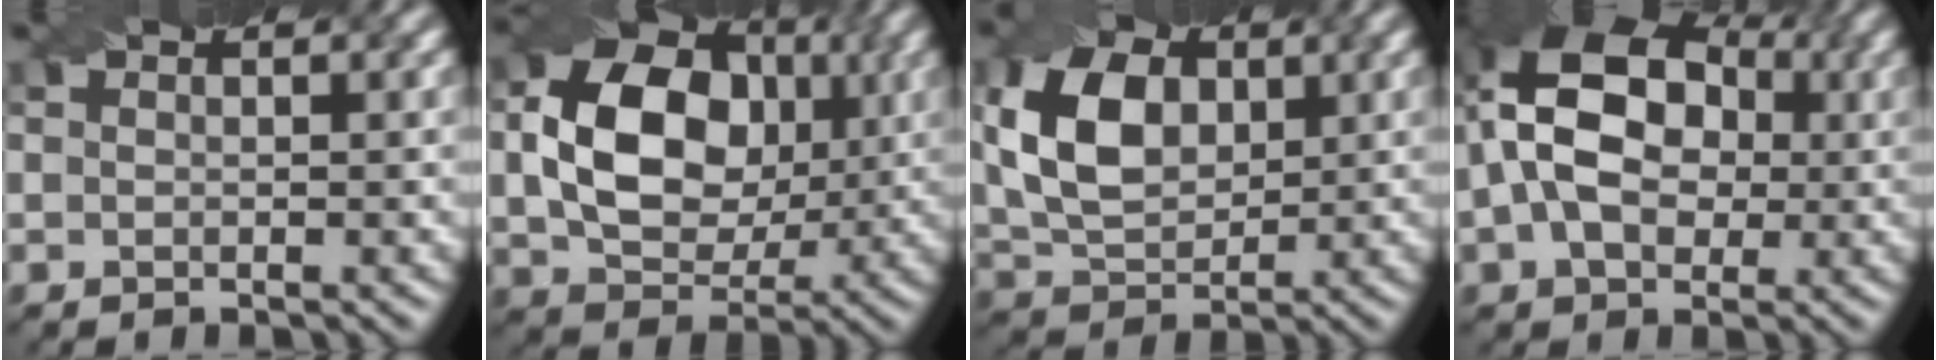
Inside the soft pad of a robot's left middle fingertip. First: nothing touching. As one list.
[{"total": 10.5, "force": [1.1, 7.7, 7.0], "torque": [-0.137, 0.003, 0.023]}, {"total": 7.7, "force": [1.7, 5.2, 5.5], "torque": [-0.118, 0.010, 0.032]}, {"total": 12.9, "force": [2.2, 8.9, 9.1], "torque": [-0.153, 0.026, 0.020]}]